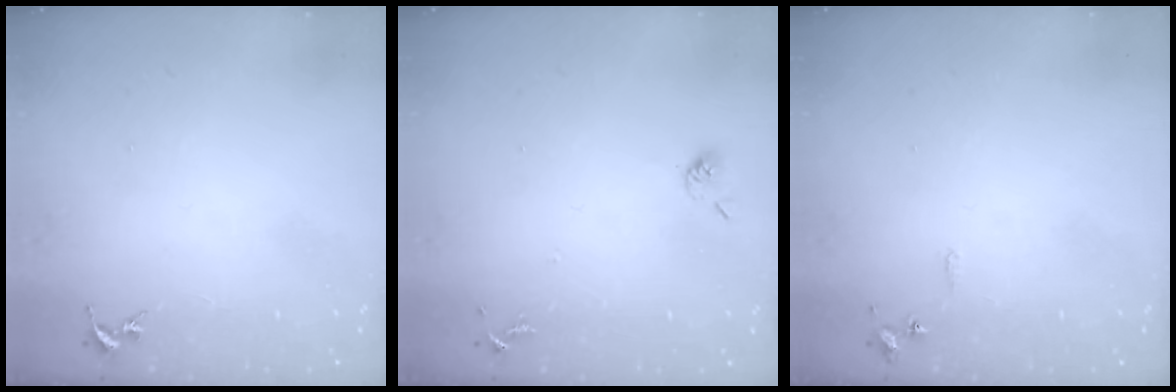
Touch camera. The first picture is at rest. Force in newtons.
{"total": 5.5, "press": 5.4, "slide": 0.9}
{"total": 4.5, "press": 4.4, "slide": 0.6}